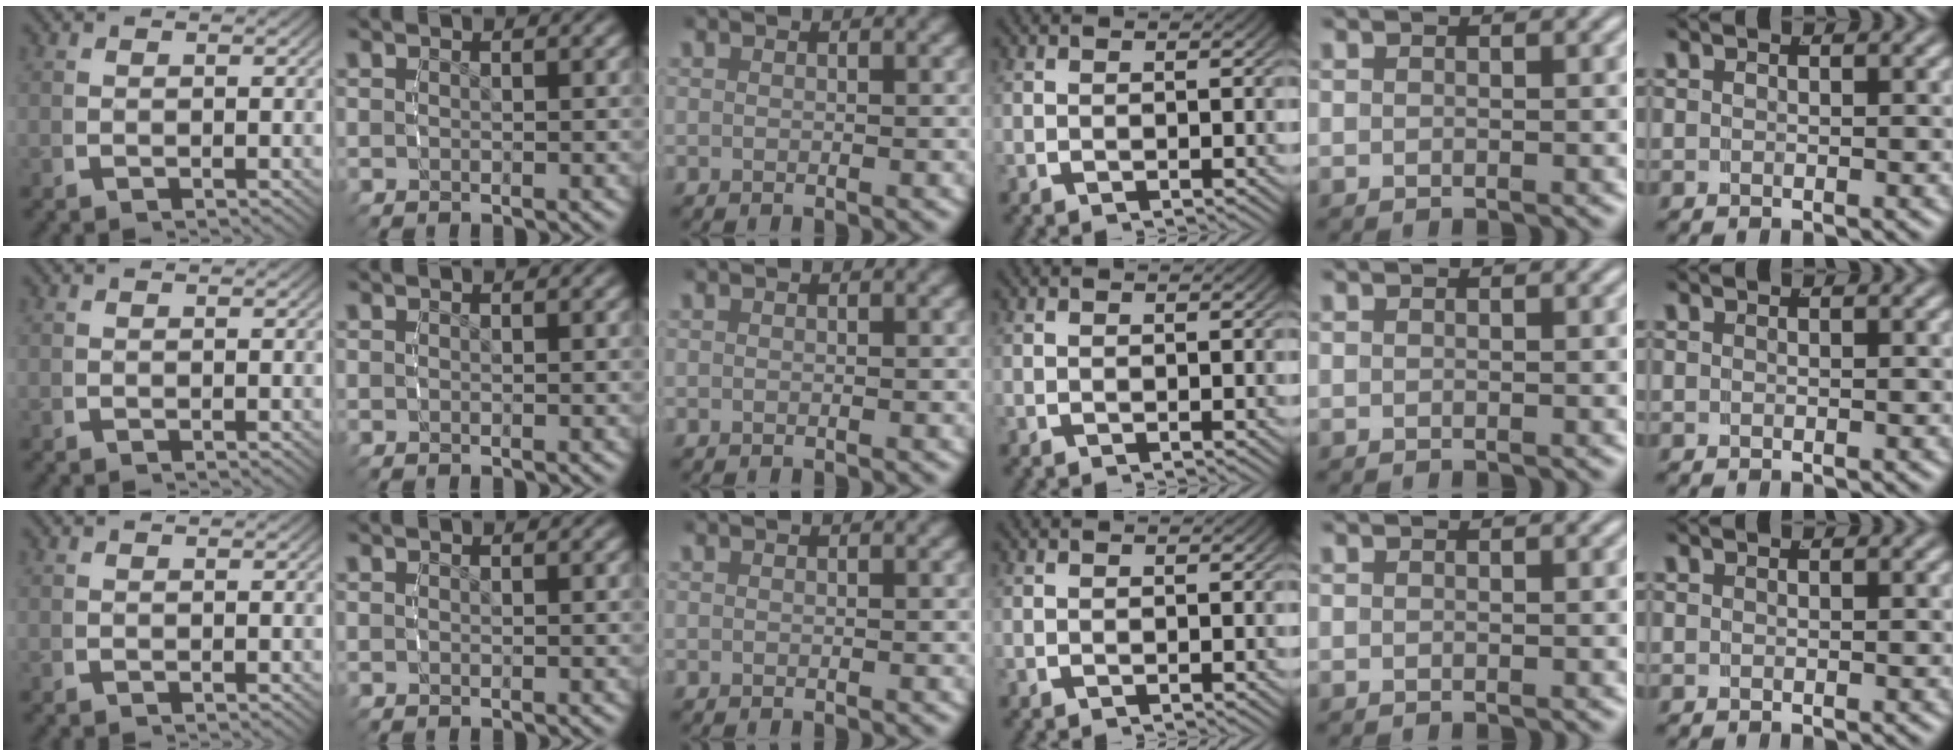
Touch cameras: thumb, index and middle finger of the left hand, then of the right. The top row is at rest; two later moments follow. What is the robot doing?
{"motion": "reach", "object": "ribbon"}